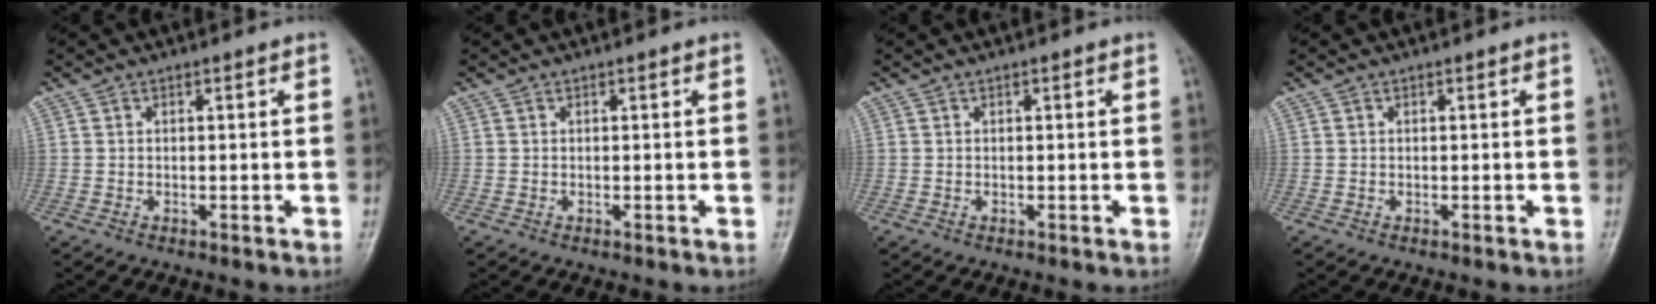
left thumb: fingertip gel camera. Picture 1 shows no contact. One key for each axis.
{"total": 0.0}
{"total": 0.0}
{"total": 0.0}